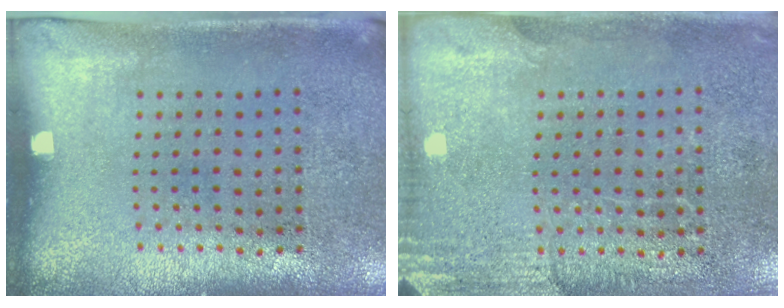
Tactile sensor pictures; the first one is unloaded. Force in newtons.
{"total": 2.7, "press": 2.4, "slide": 1.3}